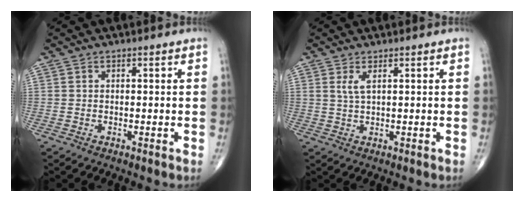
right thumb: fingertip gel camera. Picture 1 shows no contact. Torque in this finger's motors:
{"motor_torque": [-0.01, -0.05, 0.32, 0.19, 0.02]}